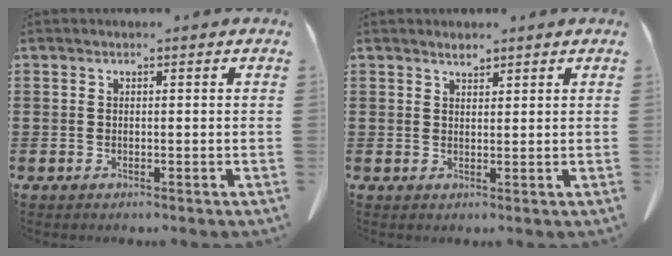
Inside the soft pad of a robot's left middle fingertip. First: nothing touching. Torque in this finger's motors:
{"motor_torque": [0.50, -0.35, 0.12, 0.01]}